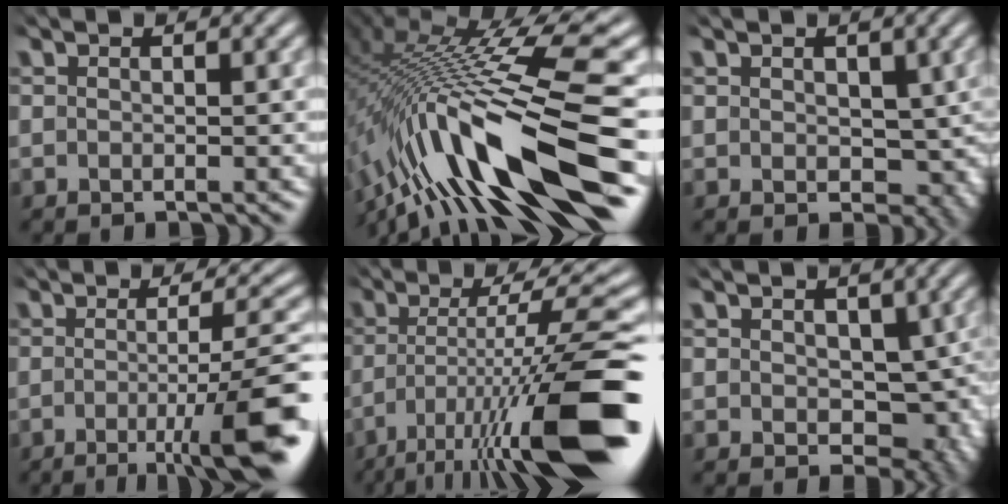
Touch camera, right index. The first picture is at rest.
{"total": 13.7, "force": [-3.4, 5.8, 12.0], "torque": [-0.224, -0.019, -0.029]}
{"total": 2.9, "force": [-0.9, 2.3, 1.5], "torque": [-0.020, -0.025, 0.006]}
{"total": 8.5, "force": [-3.6, 1.5, 7.6], "torque": [-0.094, -0.003, -0.052]}
{"total": 11.7, "force": [-3.9, 2.5, 10.7], "torque": [-0.157, -0.019, -0.043]}
{"total": 4.4, "force": [-0.9, 3.1, 2.9], "torque": [-0.041, -0.036, 0.009]}